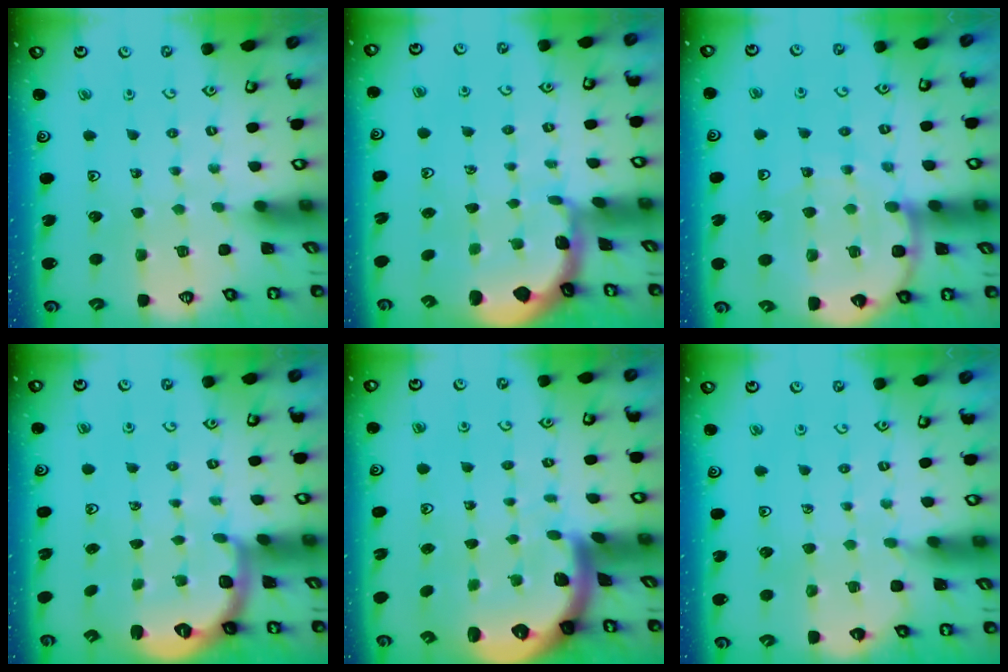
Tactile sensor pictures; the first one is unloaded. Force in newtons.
{"total": 0.8, "press": 0.8, "slide": 0.2}
{"total": 9.6, "press": 9.5, "slide": 1.2}
{"total": 2.6, "press": 1.5, "slide": 2.1}
{"total": 2.8, "press": 2.7, "slide": 0.6}
{"total": 3.3, "press": 3.3, "slide": 0.5}